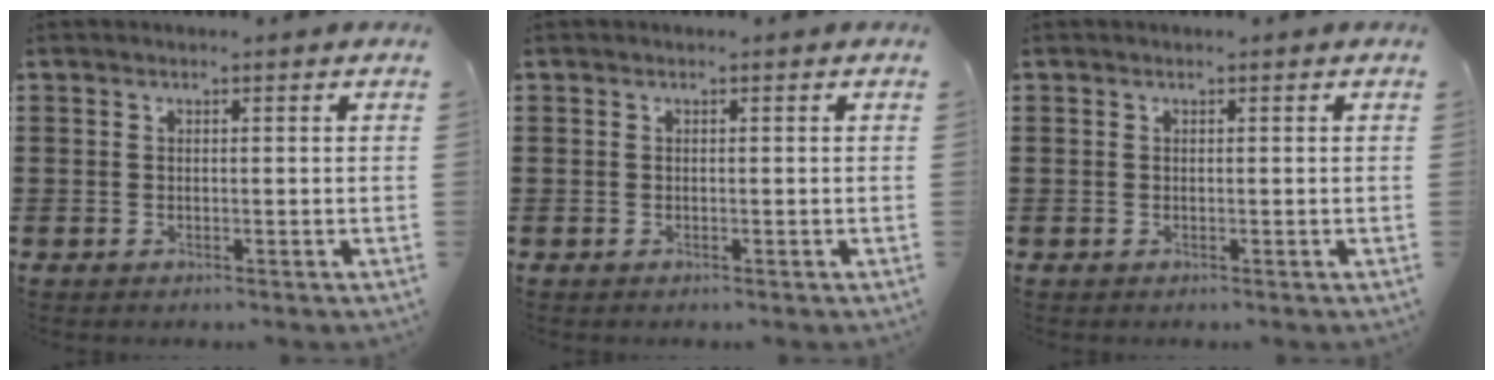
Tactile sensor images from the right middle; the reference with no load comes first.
{"total": 0.0}
{"total": 0.0}